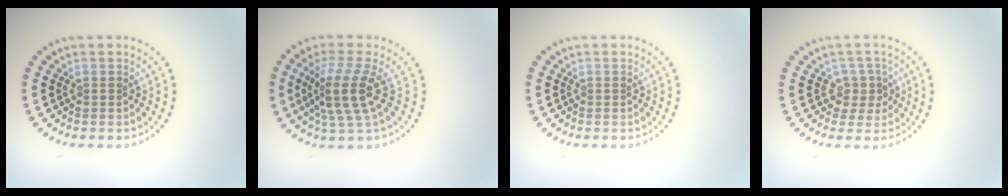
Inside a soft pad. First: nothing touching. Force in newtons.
{"total": 4.3, "press": 3.3, "slide": 2.8}
{"total": 0.0}
{"total": 2.2, "press": 1.9, "slide": 1.1}